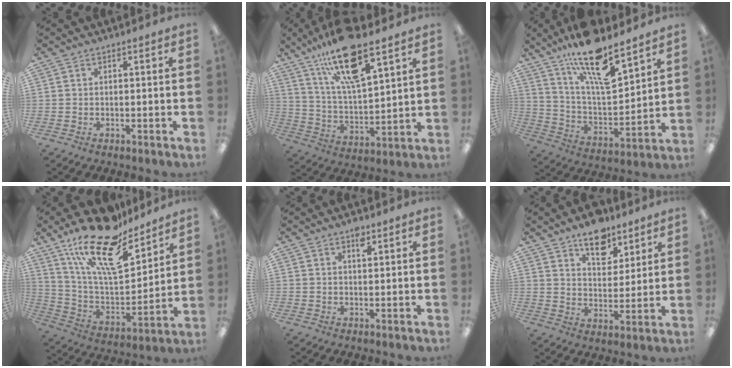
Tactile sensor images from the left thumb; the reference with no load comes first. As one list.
[{"total": 18.3, "force": [12.5, 5.3, 12.2], "torque": [-0.220, -0.056, 0.210]}, {"total": 18.3, "force": [13.5, 5.5, 11.0], "torque": [-0.197, -0.080, 0.230]}, {"total": 22.1, "force": [15.7, 7.8, 13.5], "torque": [-0.249, -0.100, 0.273]}, {"total": 2.5, "force": [1.8, 1.0, 1.5], "torque": [-0.018, -0.006, 0.028]}, {"total": 11.2, "force": [8.3, 5.8, 4.9], "torque": [-0.058, -0.048, 0.145]}]